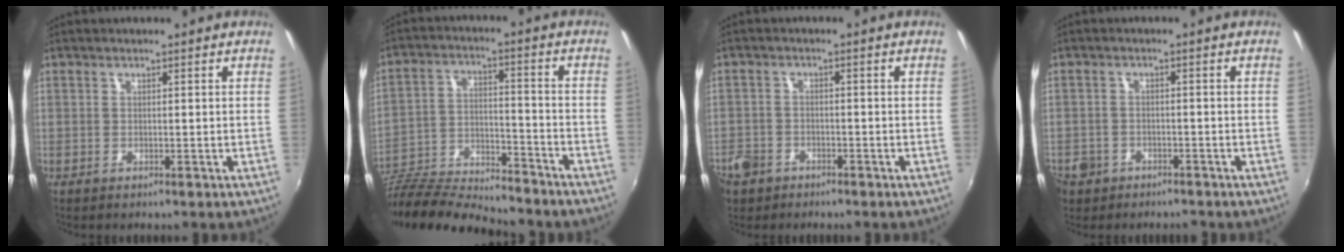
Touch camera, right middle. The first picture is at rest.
{"total": 20.8, "force": [-17.4, 4.9, 10.3], "torque": [-0.207, -0.023, -0.289]}
{"total": 6.6, "force": [-3.9, 5.0, 1.9], "torque": [-0.064, 0.007, -0.067]}
{"total": 5.8, "force": [-3.3, 4.5, 1.5], "torque": [-0.056, -0.002, -0.055]}